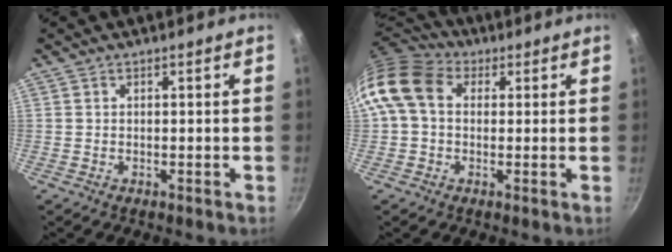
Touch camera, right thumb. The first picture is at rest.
{"total": 11.4, "force": [2.1, 8.6, 7.1], "torque": [-0.123, 0.019, 0.018]}